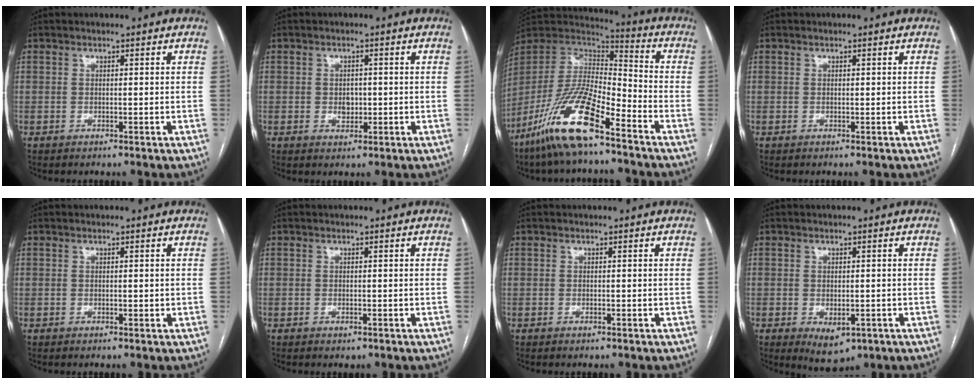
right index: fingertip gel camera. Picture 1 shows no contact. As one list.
[{"total": 2.3, "force": [-0.2, 1.7, 1.5], "torque": [-0.022, 0.002, 0.000]}, {"total": 16.6, "force": [-10.7, 3.4, 12.3], "torque": [-0.255, -0.009, -0.203]}, {"total": 0.0}, {"total": 0.5, "force": [0.0, 0.2, 0.5], "torque": [-0.007, 0.000, 0.001]}, {"total": 0.6, "force": [-0.2, 0.3, 0.4], "torque": [-0.006, -0.002, 0.000]}, {"total": 0.0}, {"total": 4.5, "force": [-1.6, 2.4, 3.4], "torque": [-0.047, -0.007, -0.009]}]